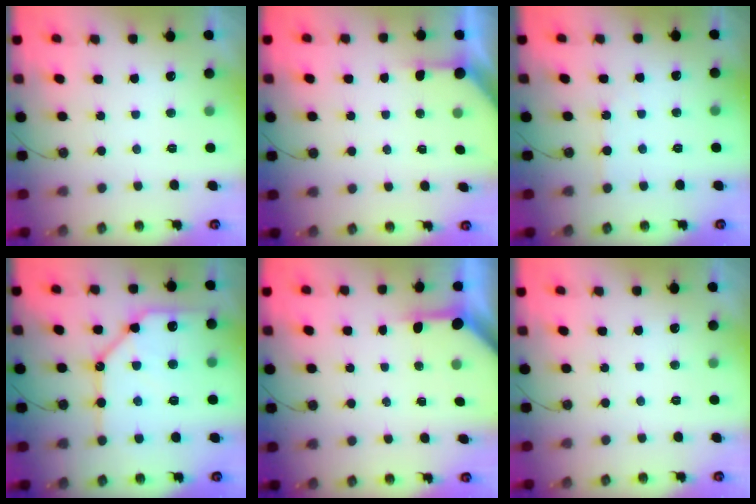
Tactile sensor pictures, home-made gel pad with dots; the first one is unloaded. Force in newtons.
{"total": 2.6, "press": 2.6, "slide": 0.4}
{"total": 2.7, "press": 2.7, "slide": 0.4}
{"total": 16.1, "press": 16.0, "slide": 1.7}
{"total": 3.4, "press": 3.4, "slide": 0.4}
{"total": 0.0}